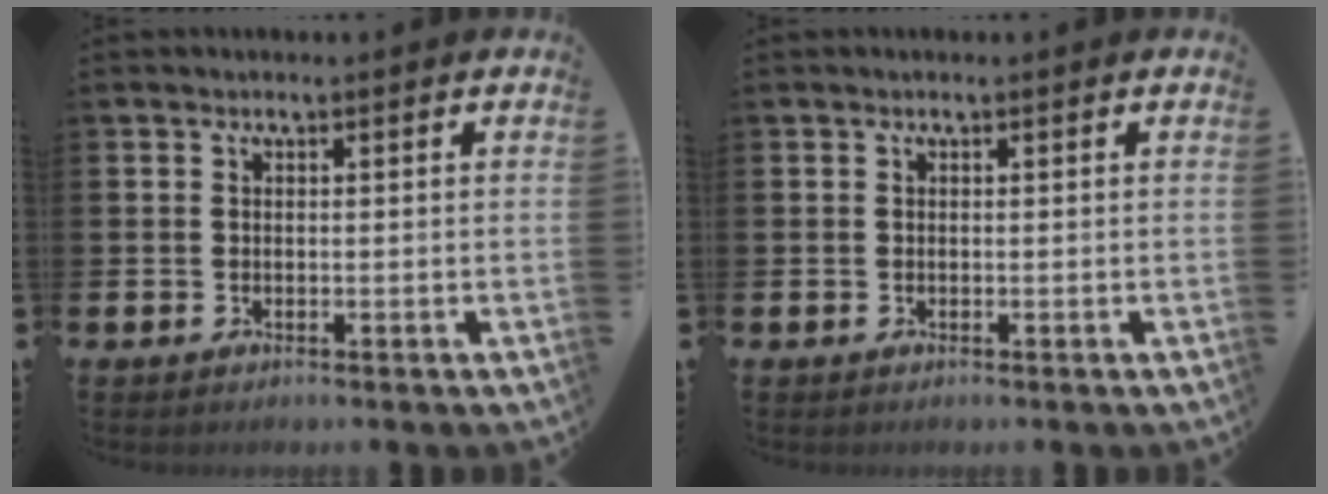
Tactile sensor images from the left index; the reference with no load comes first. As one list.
[{"total": 0.0}]